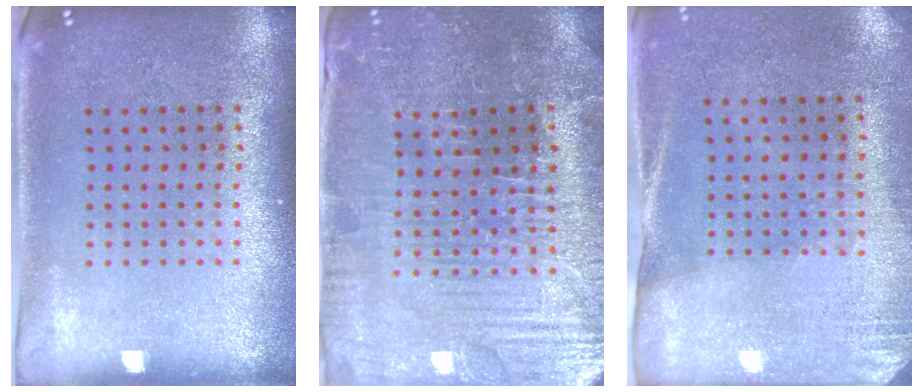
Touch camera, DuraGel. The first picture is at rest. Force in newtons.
{"total": 3.7, "press": 3.7, "slide": 0.4}
{"total": 2.7, "press": 2.3, "slide": 1.3}